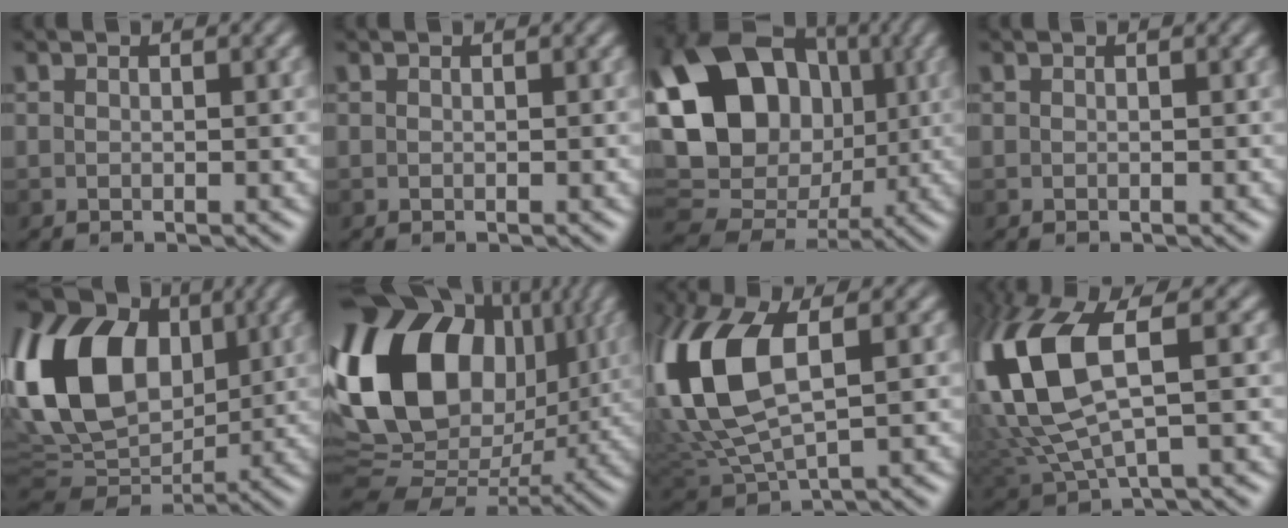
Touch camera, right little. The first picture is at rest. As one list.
[{"total": 0.0}, {"total": 17.3, "force": [2.1, 13.6, 10.6], "torque": [-0.184, 0.012, 0.041]}, {"total": 0.0}, {"total": 16.2, "force": [2.8, 11.4, 11.1], "torque": [-0.233, 0.016, 0.038]}, {"total": 17.9, "force": [4.0, 13.1, 11.5], "torque": [-0.246, 0.018, 0.069]}, {"total": 11.4, "force": [1.6, 5.8, 9.7], "torque": [-0.245, 0.006, 0.031]}, {"total": 11.0, "force": [1.7, 4.6, 9.9], "torque": [-0.242, 0.004, 0.037]}]